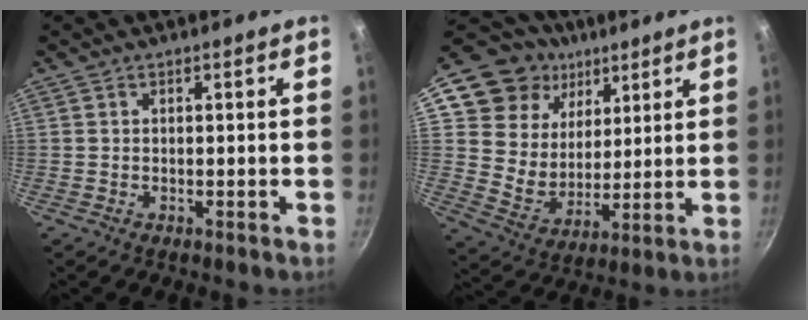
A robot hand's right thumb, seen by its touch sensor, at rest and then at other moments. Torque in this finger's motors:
{"motor_torque": [-0.75, 3.01, 0.50, -0.12, 0.09]}